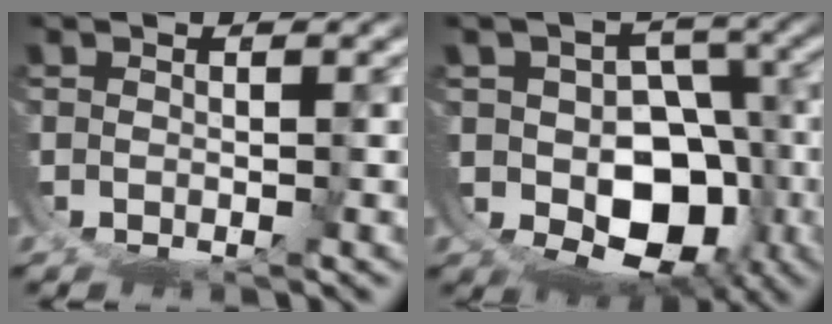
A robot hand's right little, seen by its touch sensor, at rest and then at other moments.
{"total": 14.0, "force": [-3.7, 10.9, 7.9], "torque": [-0.153, -0.079, -0.033]}